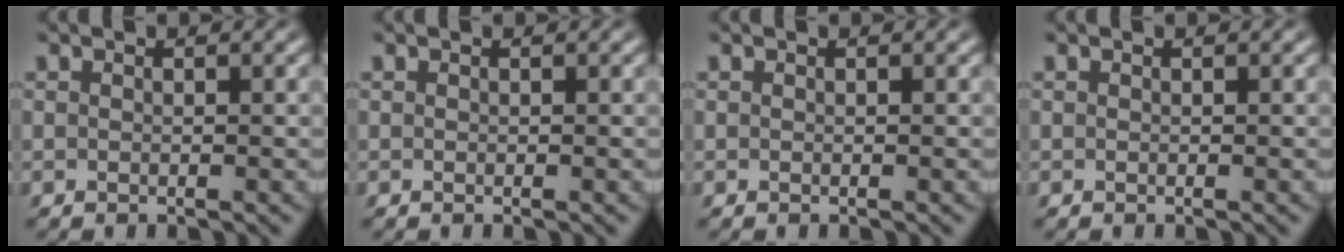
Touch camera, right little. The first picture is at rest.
{"total": 0.0}
{"total": 0.0}
{"total": 0.0}